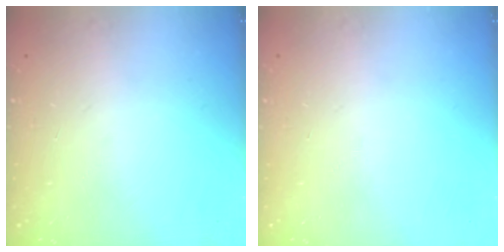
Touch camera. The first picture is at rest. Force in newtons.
{"total": 0.0}